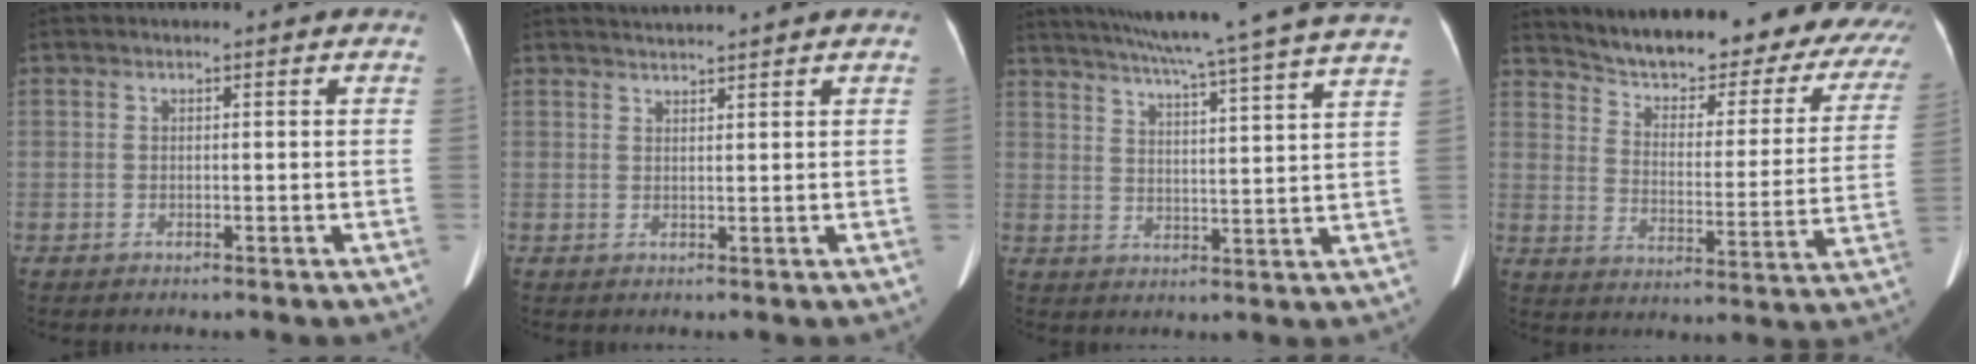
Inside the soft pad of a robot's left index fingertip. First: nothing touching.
{"total": 2.8, "force": [2.7, -0.6, 0.4], "torque": [-0.005, 0.016, 0.049]}
{"total": 24.5, "force": [21.3, -1.6, 12.0], "torque": [-0.203, -0.030, 0.276]}
{"total": 27.6, "force": [24.2, 7.5, 11.0], "torque": [-0.159, -0.048, 0.292]}